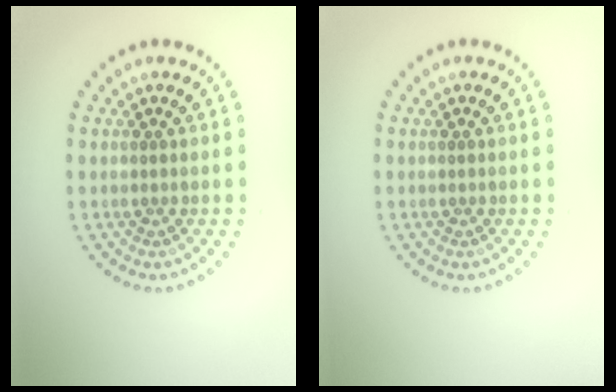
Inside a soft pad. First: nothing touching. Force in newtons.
{"total": 0.0}